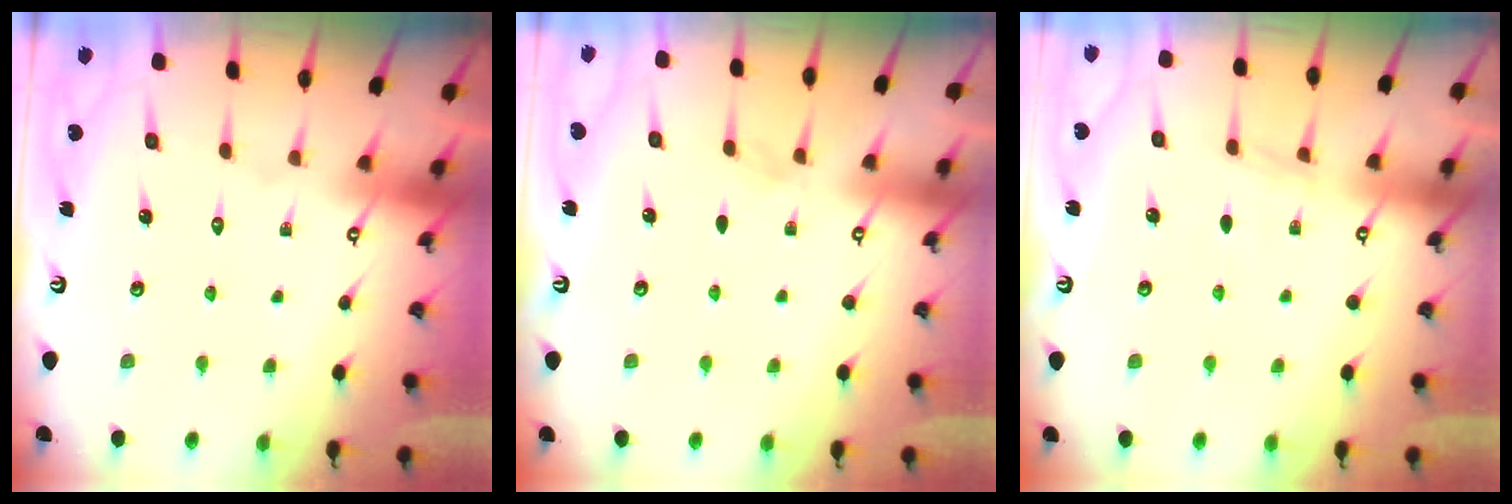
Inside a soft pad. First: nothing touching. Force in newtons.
{"total": 4.3, "press": 3.5, "slide": 2.6}
{"total": 4.3, "press": 4.3, "slide": 0.5}